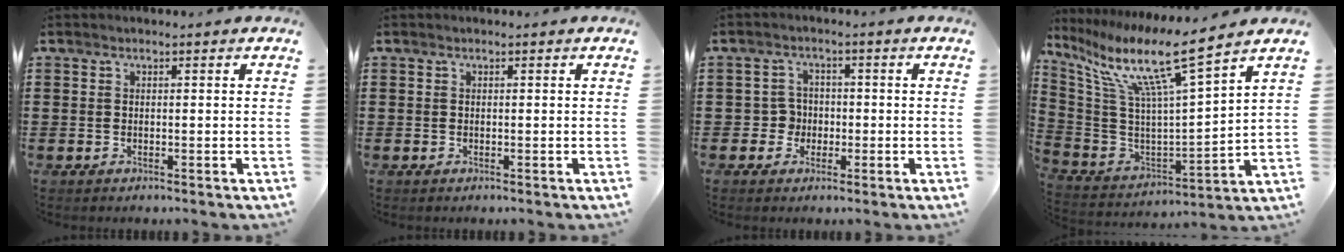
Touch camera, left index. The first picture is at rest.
{"total": 0.0}
{"total": 3.2, "force": [-0.7, 2.9, 0.9], "torque": [-0.029, 0.004, -0.018]}
{"total": 13.1, "force": [8.7, 0.6, 9.8], "torque": [-0.210, -0.065, 0.133]}